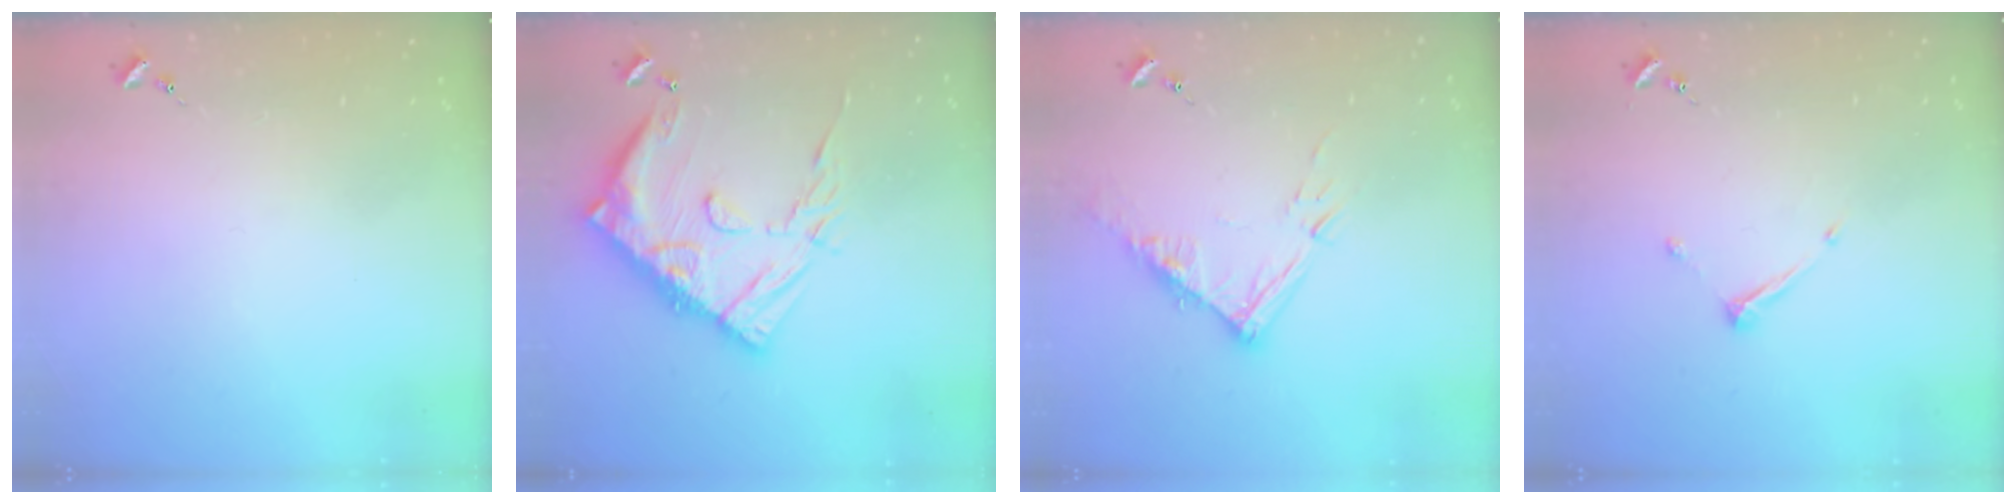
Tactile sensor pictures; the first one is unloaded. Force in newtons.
{"total": 19.6, "press": 19.5, "slide": 2.0}
{"total": 12.1, "press": 12.1, "slide": 1.2}
{"total": 6.7, "press": 6.7, "slide": 0.3}